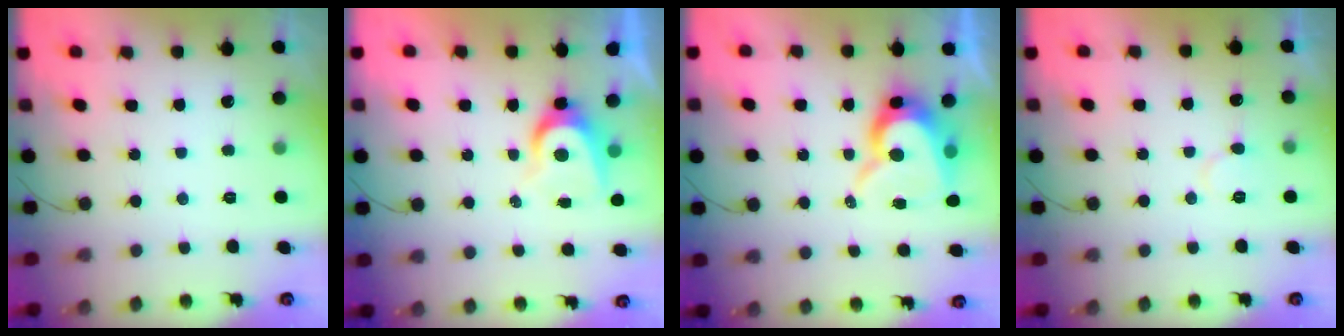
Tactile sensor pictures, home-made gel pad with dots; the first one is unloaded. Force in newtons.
{"total": 6.3, "press": 6.3, "slide": 0.4}
{"total": 11.4, "press": 11.3, "slide": 1.0}
{"total": 6.3, "press": 6.3, "slide": 0.5}